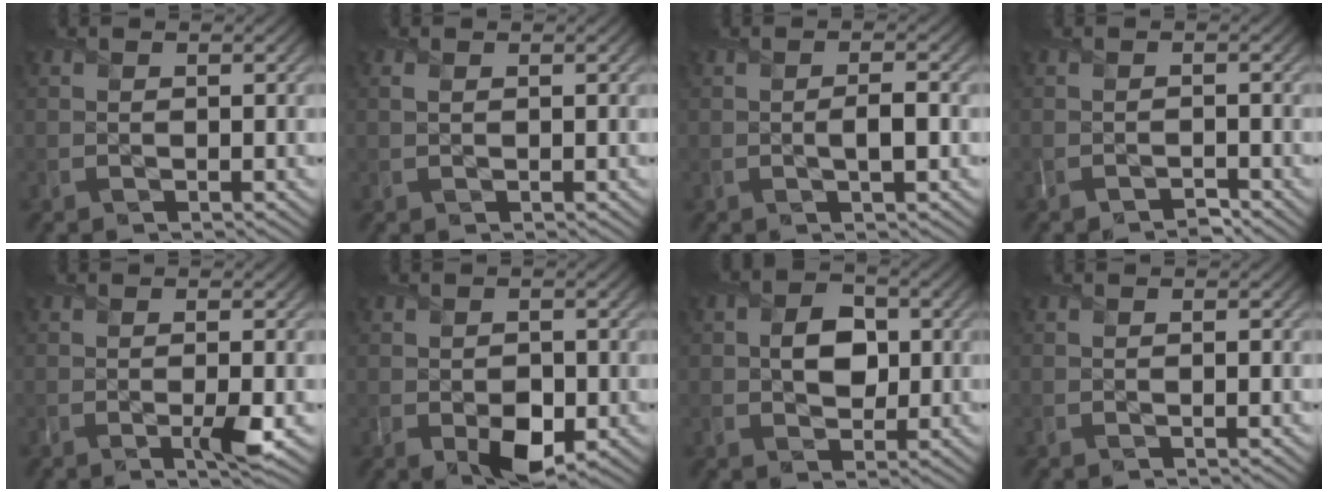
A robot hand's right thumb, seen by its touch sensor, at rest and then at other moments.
{"total": 0.7, "force": [0.3, 0.4, 0.5], "torque": [-0.015, 0.003, 0.005]}
{"total": 2.0, "force": [-0.4, 0.6, 1.9], "torque": [-0.032, 0.002, -0.010]}
{"total": 1.5, "force": [-1.5, 0.3, 0.3], "torque": [-0.004, -0.001, -0.032]}
{"total": 2.2, "force": [-0.5, 0.3, 2.1], "torque": [-0.037, -0.003, -0.012]}
{"total": 4.6, "force": [-1.3, 3.2, 3.1], "torque": [-0.059, -0.020, -0.016]}
{"total": 4.8, "force": [0.4, 3.7, 3.1], "torque": [-0.059, -0.002, -0.004]}
{"total": 0.0}